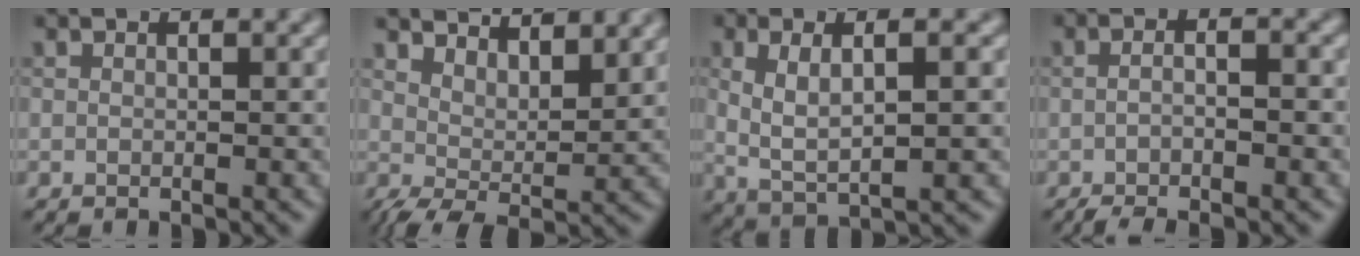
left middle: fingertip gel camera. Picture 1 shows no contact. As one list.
[{"total": 5.9, "force": [4.6, 1.7, 3.2], "torque": [-0.058, 0.000, 0.072]}, {"total": 5.5, "force": [0.6, 1.8, 5.1], "torque": [-0.095, 0.002, 0.012]}, {"total": 3.4, "force": [-1.7, 0.7, 2.8], "torque": [-0.050, -0.002, -0.028]}]